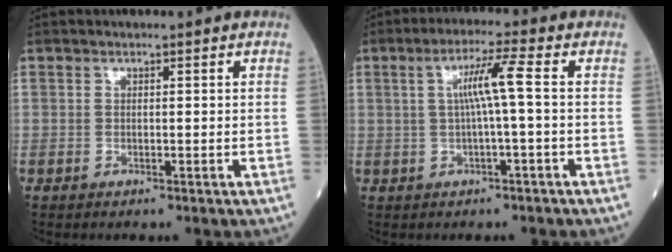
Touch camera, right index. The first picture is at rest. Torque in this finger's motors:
{"motor_torque": [0.97, 0.14, 0.47, 0.12]}